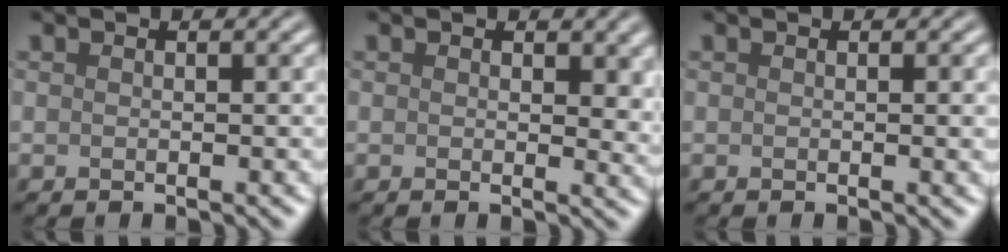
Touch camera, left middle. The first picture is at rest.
{"total": 2.7, "force": [0.9, 1.6, 2.0], "torque": [-0.020, -0.004, 0.008]}
{"total": 0.9, "force": [0.0, 0.2, 0.9], "torque": [-0.007, 0.000, -0.001]}